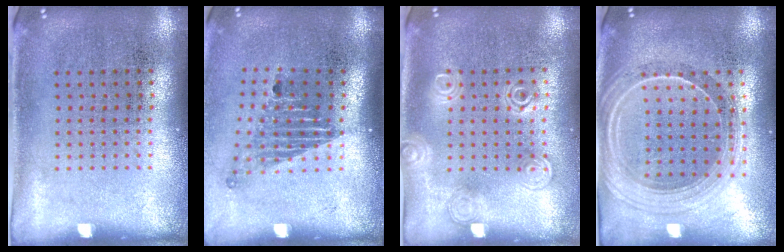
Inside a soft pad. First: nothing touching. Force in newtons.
{"total": 1.6, "press": 1.1, "slide": 1.2}
{"total": 1.2, "press": 1.2, "slide": 0.3}
{"total": 2.4, "press": 2.0, "slide": 1.2}